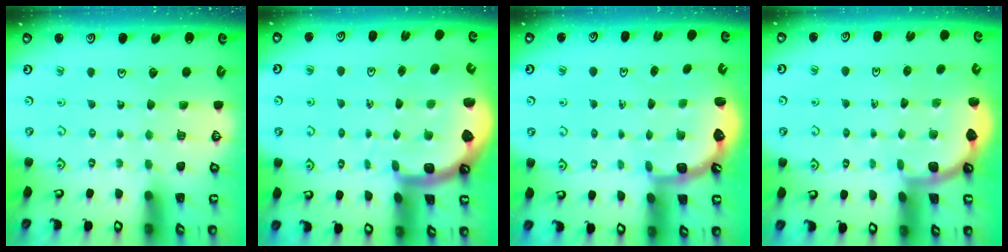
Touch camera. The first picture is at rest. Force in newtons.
{"total": 4.6, "press": 4.3, "slide": 1.8}
{"total": 2.6, "press": 2.2, "slide": 1.4}
{"total": 1.9, "press": 1.9, "slide": 0.0}